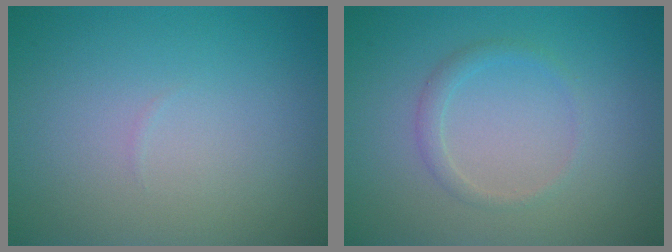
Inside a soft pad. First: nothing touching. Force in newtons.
{"total": 1.3, "press": 1.3, "slide": 0.1}